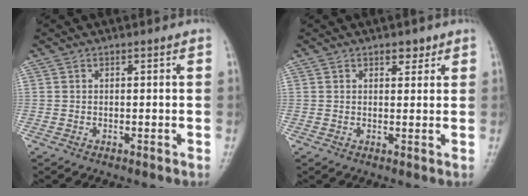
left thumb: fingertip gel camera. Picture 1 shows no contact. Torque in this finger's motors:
{"motor_torque": [2.55, 2.46, 0.25, -0.10, 0.11]}